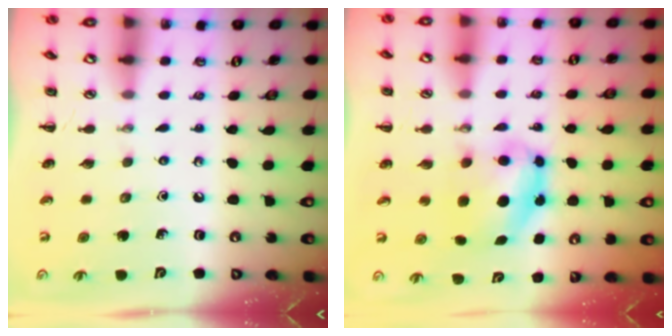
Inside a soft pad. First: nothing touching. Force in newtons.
{"total": 6.4, "press": 6.3, "slide": 0.6}